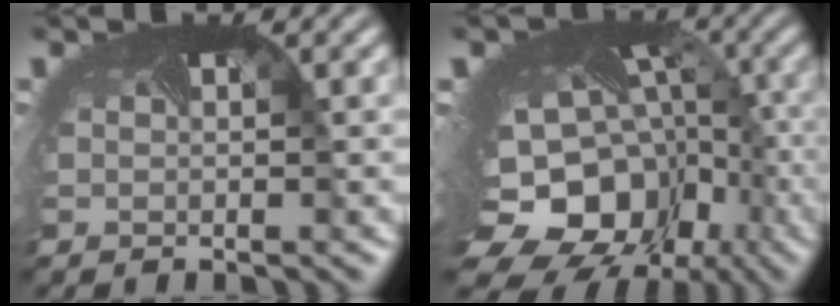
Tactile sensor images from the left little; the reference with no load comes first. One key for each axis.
{"total": 17.3, "fx": -6.2, "fy": 13.5, "fz": 8.9, "tx": -0.184, "ty": -0.059, "tz": -0.064}